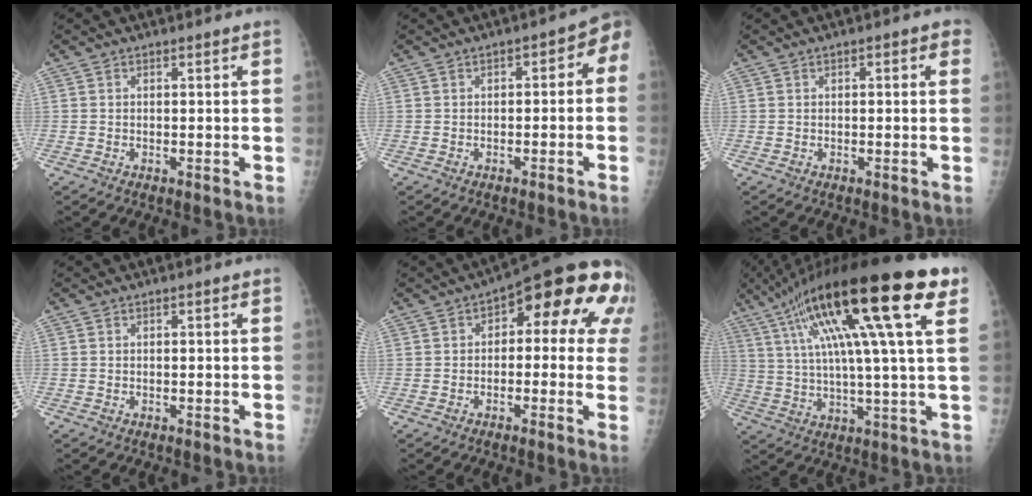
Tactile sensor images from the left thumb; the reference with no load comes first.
{"total": 4.5, "force": [-1.2, 2.7, 3.4], "torque": [-0.020, 0.031, -0.024]}
{"total": 2.4, "force": [0.8, 1.1, 1.9], "torque": [-0.017, 0.005, 0.005]}
{"total": 0.0}
{"total": 16.6, "force": [4.6, 8.0, 13.8], "torque": [-0.120, 0.017, 0.038]}
{"total": 25.3, "force": [11.4, 3.1, 22.3], "torque": [-0.396, 0.008, 0.184]}